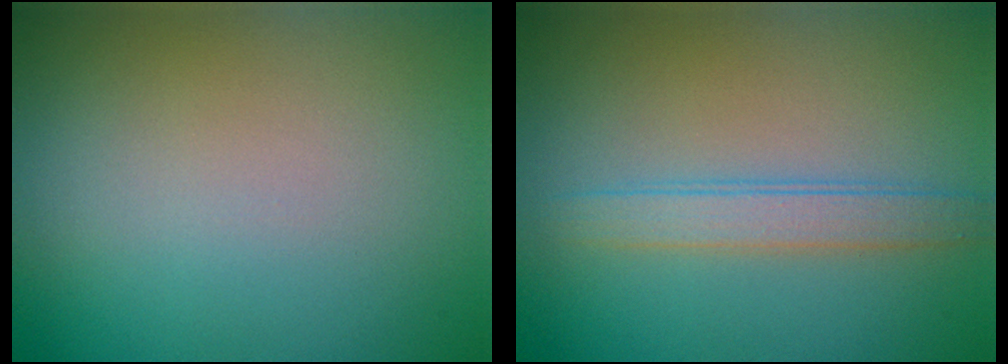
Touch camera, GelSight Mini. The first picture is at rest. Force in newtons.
{"total": 2.4, "press": 2.3, "slide": 0.2}